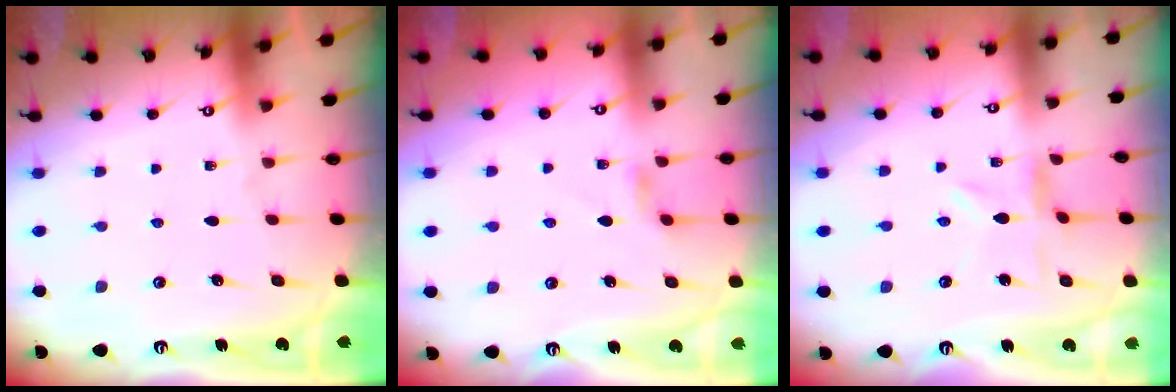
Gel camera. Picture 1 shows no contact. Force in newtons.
{"total": 2.9, "press": 2.9, "slide": 0.5}
{"total": 1.4, "press": 1.4, "slide": 0.3}